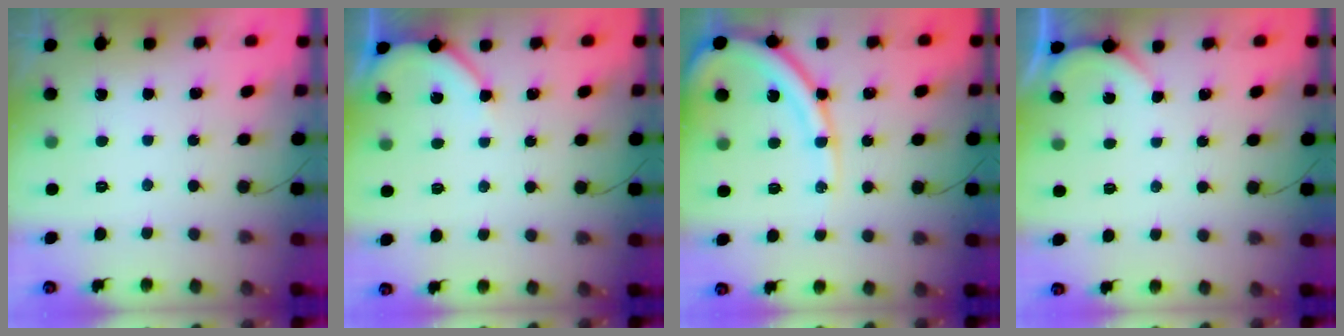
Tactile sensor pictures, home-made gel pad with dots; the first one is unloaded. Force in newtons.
{"total": 4.9, "press": 4.8, "slide": 0.5}
{"total": 13.3, "press": 13.2, "slide": 1.4}
{"total": 1.6, "press": 1.6, "slide": 0.3}